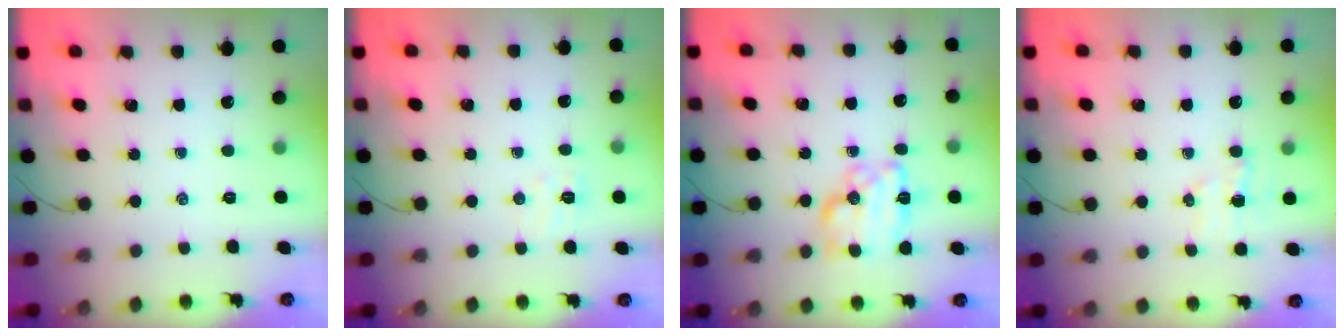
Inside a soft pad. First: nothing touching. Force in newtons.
{"total": 4.8, "press": 4.6, "slide": 1.2}
{"total": 12.0, "press": 12.0, "slide": 0.4}
{"total": 4.3, "press": 4.2, "slide": 1.1}